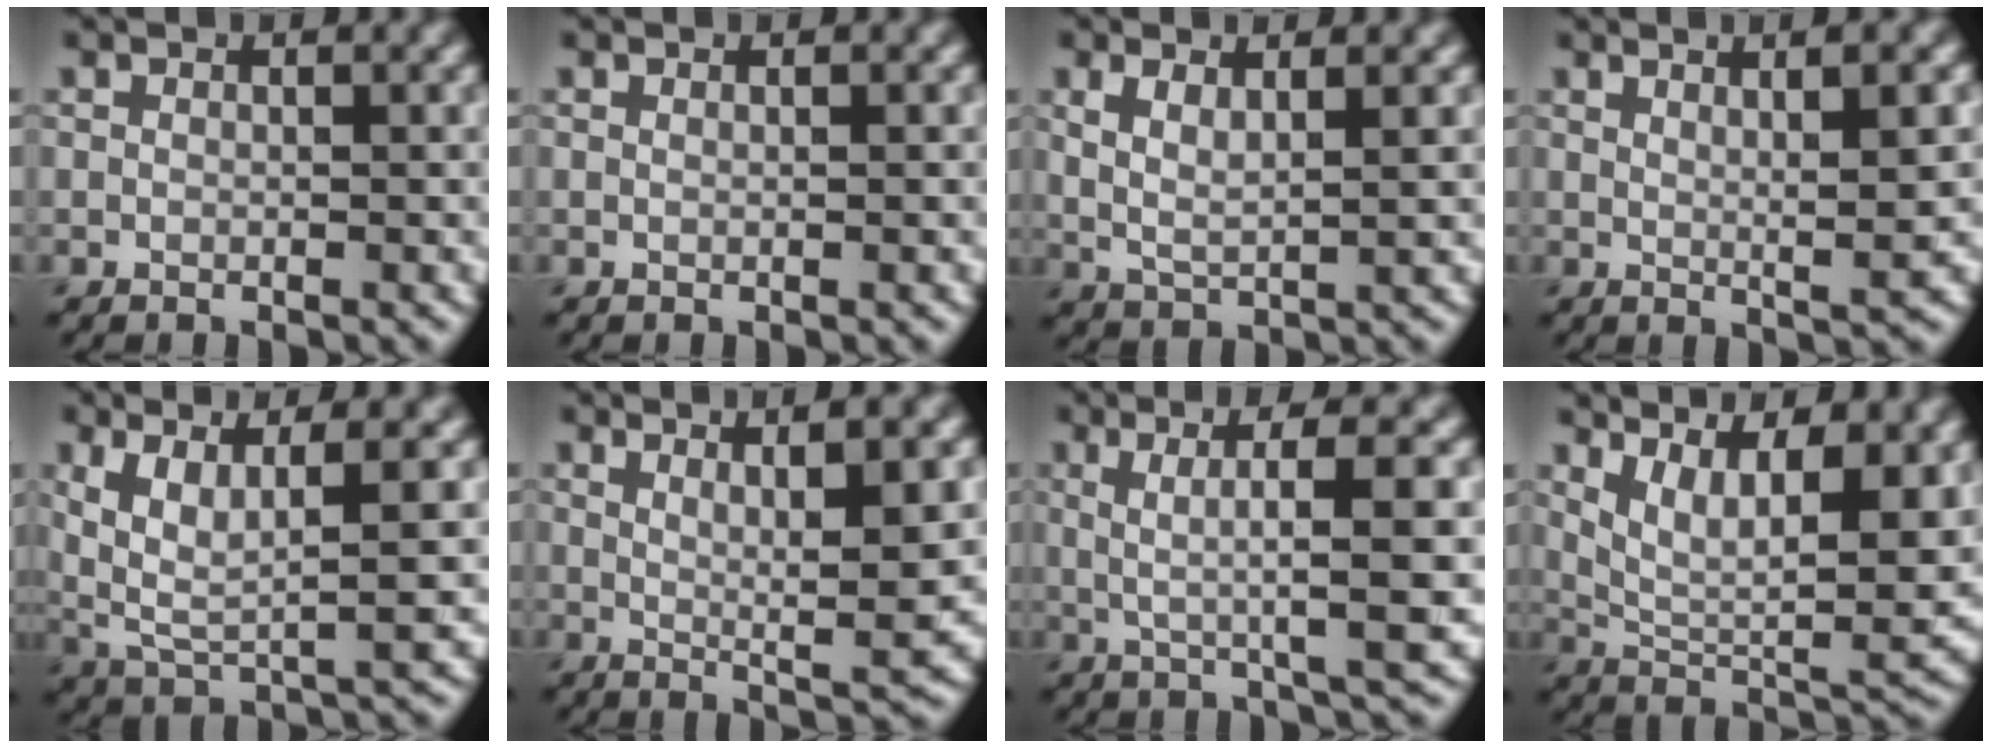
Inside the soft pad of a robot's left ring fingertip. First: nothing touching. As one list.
[{"total": 0.6, "force": [0.1, 0.3, 0.5], "torque": [-0.004, 0.002, -0.004]}, {"total": 2.8, "force": [1.4, 0.9, 2.3], "torque": [-0.039, -0.003, 0.026]}, {"total": 4.2, "force": [1.3, 0.9, 3.9], "torque": [-0.048, 0.006, 0.013]}, {"total": 5.3, "force": [1.6, 1.4, 4.8], "torque": [-0.099, -0.005, 0.035]}, {"total": 6.1, "force": [1.6, 1.1, 5.8], "torque": [-0.079, -0.005, 0.028]}, {"total": 6.7, "force": [1.0, 1.2, 6.5], "torque": [-0.106, 0.010, 0.017]}, {"total": 8.3, "force": [3.4, 3.1, 6.9], "torque": [-0.128, -0.009, 0.067]}]